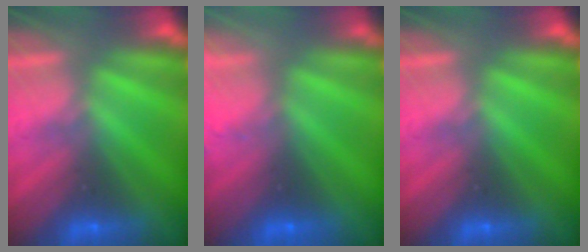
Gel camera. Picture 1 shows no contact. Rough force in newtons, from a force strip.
{"total": 8.5}
{"total": 0.0}